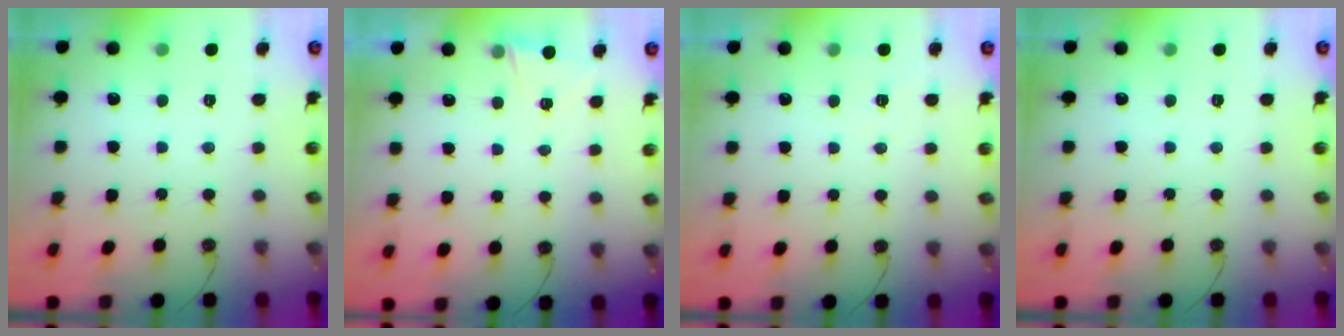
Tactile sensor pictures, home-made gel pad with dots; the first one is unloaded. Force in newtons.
{"total": 1.5, "press": 1.3, "slide": 0.8}
{"total": 5.2, "press": 3.1, "slide": 4.2}
{"total": 0.0}